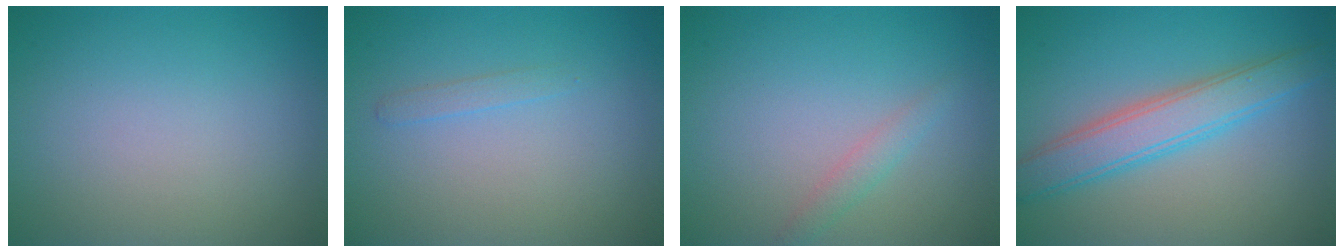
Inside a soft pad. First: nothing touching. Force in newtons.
{"total": 0.8, "press": 0.8, "slide": 0.0}
{"total": 1.3, "press": 1.3, "slide": 0.1}
{"total": 4.7, "press": 4.7, "slide": 0.1}